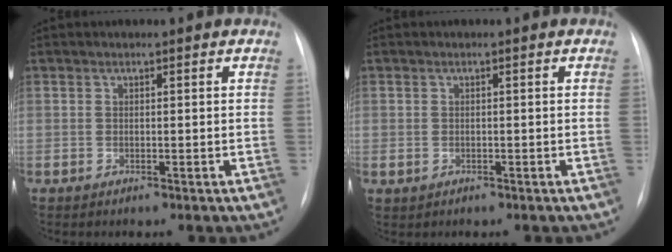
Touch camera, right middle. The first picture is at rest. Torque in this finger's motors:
{"motor_torque": [1.12, -1.02, 1.04, 0.21]}